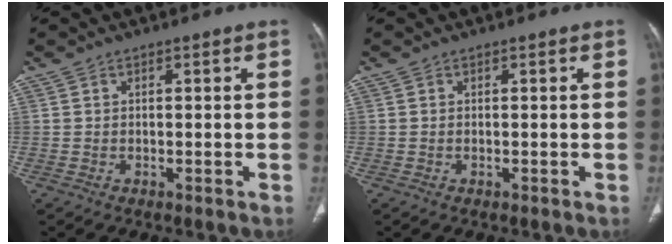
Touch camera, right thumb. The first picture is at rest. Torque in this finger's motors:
{"motor_torque": [-0.66, -0.28, 0.32, -0.20, 0.07]}